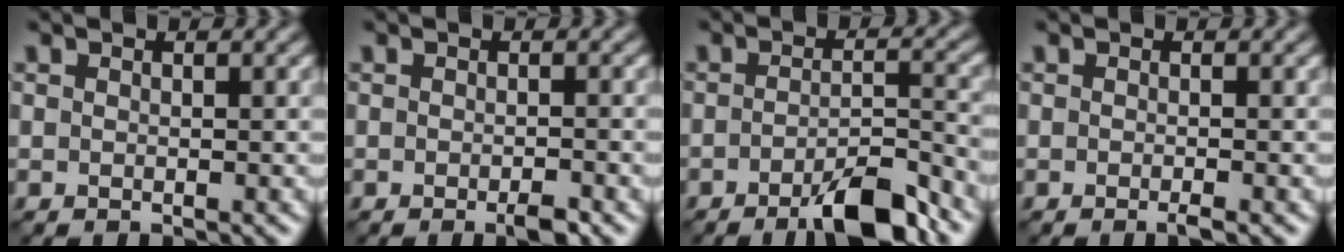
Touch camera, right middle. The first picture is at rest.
{"total": 1.6, "force": [-1.0, 0.2, 1.3], "torque": [-0.017, -0.002, -0.015]}
{"total": 5.8, "force": [-3.7, 1.2, 4.3], "torque": [-0.065, 0.003, -0.060]}
{"total": 0.9, "force": [-0.5, 0.0, 0.8], "torque": [-0.012, -0.004, -0.011]}